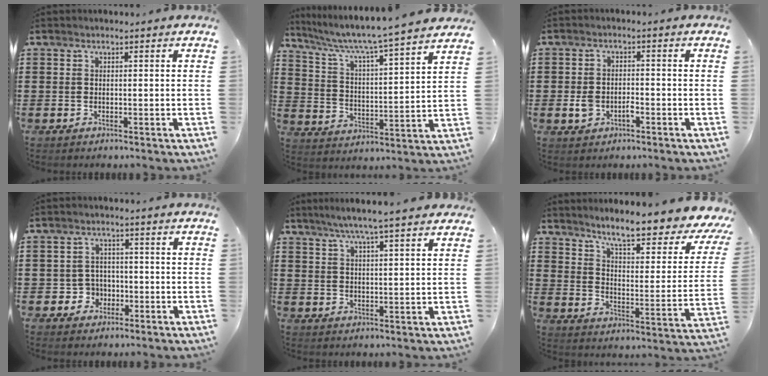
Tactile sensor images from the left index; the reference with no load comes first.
{"total": 5.3, "force": [4.7, -0.5, 2.4], "torque": [-0.070, -0.044, 0.069]}
{"total": 3.0, "force": [-1.2, 1.8, 2.1], "torque": [-0.047, 0.001, -0.023]}
{"total": 3.5, "force": [-1.3, 3.1, 1.2], "torque": [-0.031, 0.004, -0.028]}
{"total": 5.5, "force": [4.7, -0.3, 3.0], "torque": [-0.070, -0.013, 0.082]}
{"total": 7.8, "force": [6.5, -0.1, 4.4], "torque": [-0.095, -0.052, 0.099]}